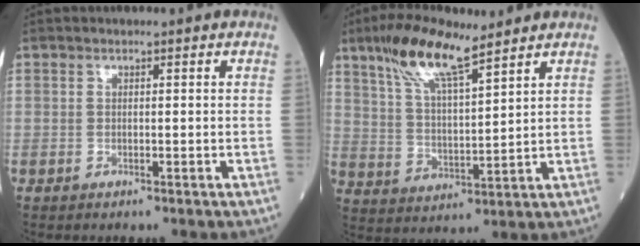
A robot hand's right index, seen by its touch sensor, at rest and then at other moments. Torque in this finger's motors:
{"motor_torque": [0.29, 0.51, 0.45, 0.12]}